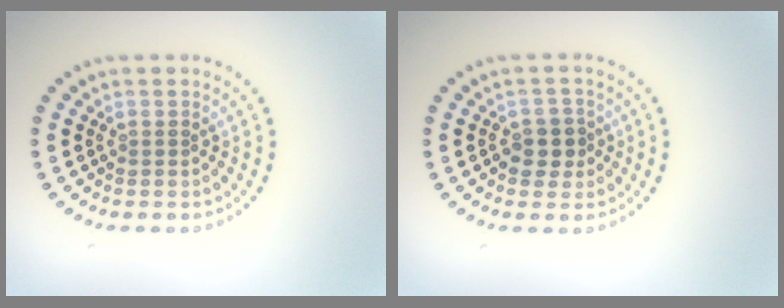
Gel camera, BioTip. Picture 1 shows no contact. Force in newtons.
{"total": 2.4, "press": 2.3, "slide": 0.7}